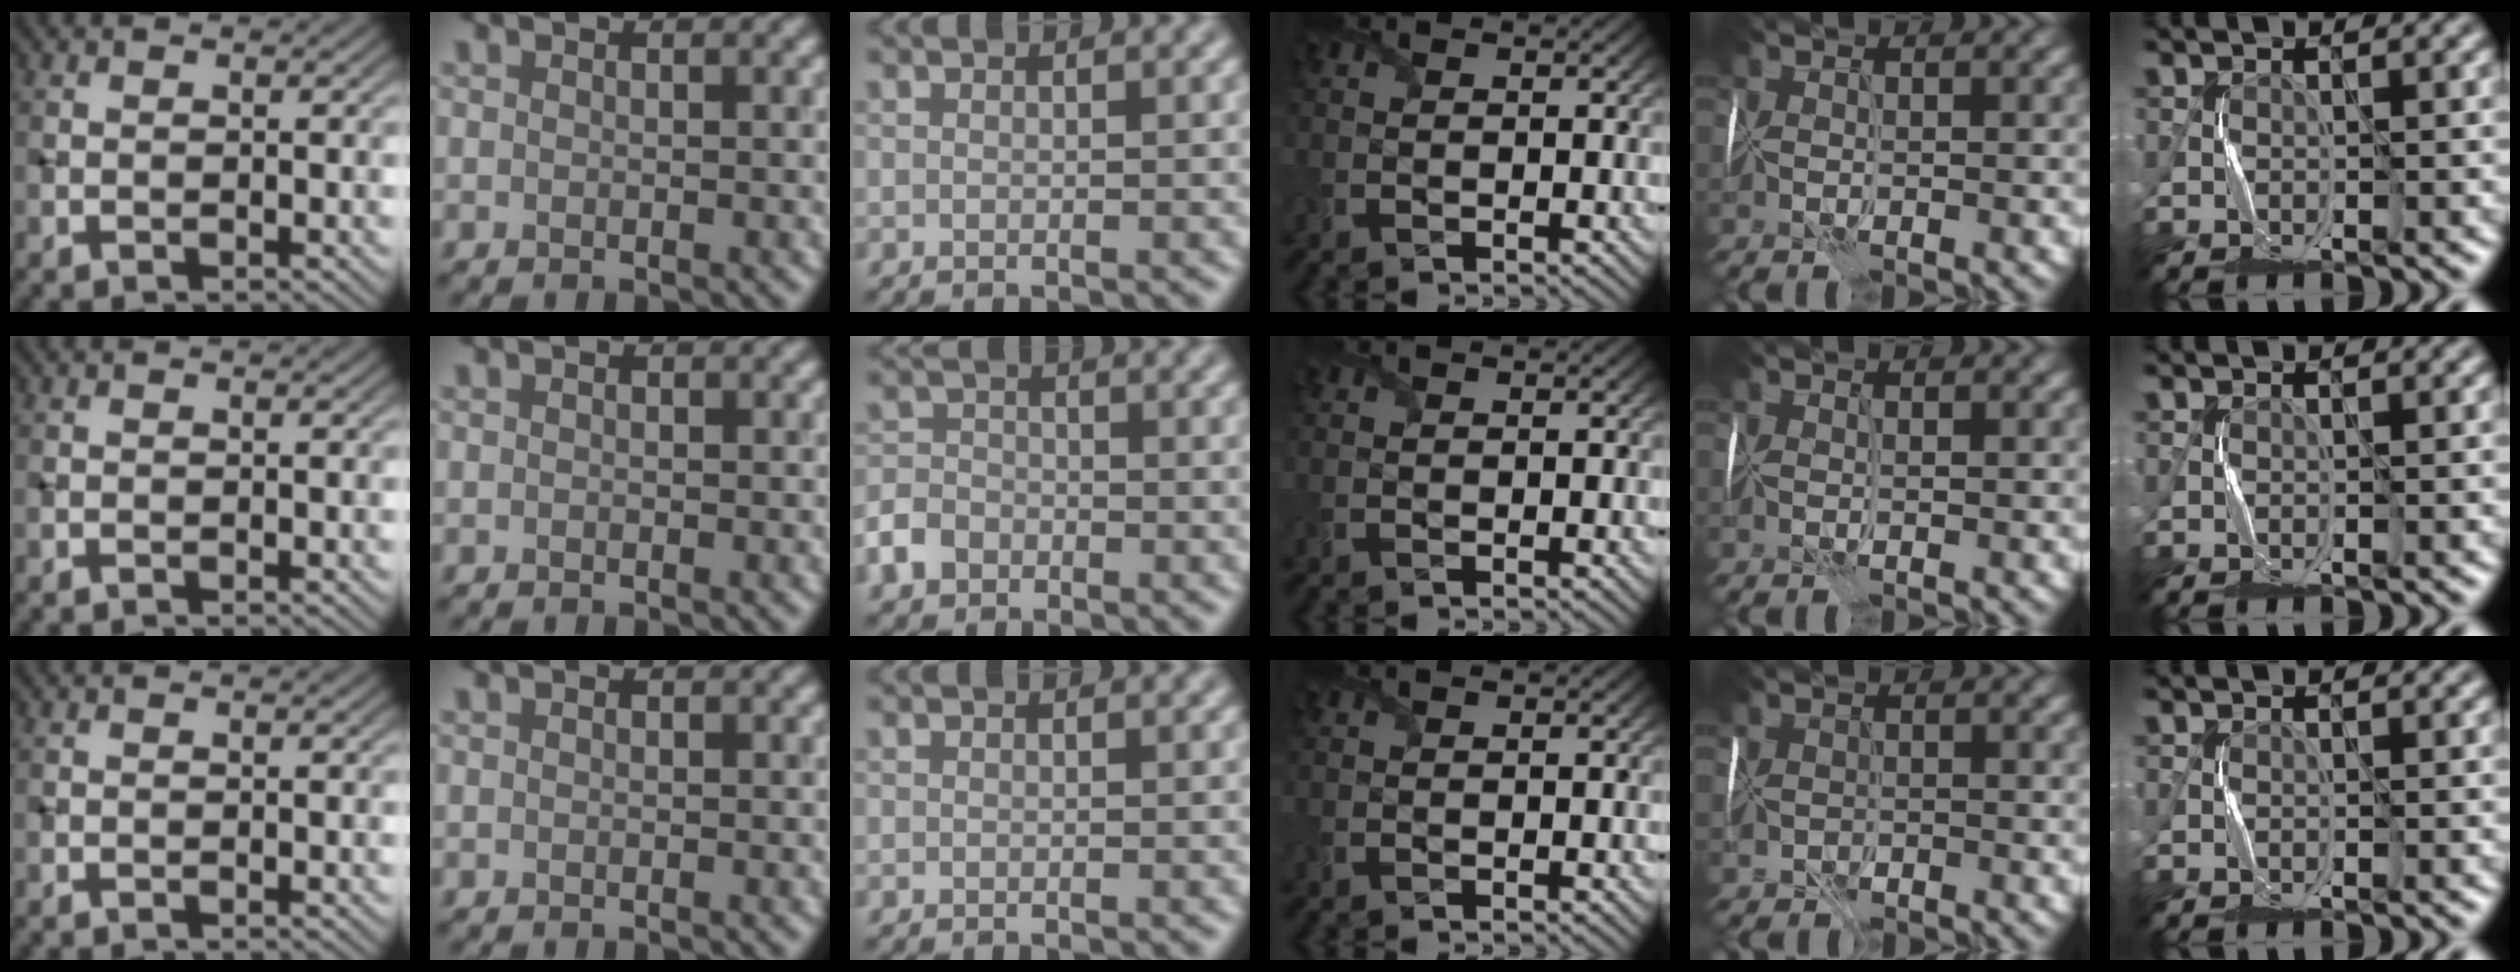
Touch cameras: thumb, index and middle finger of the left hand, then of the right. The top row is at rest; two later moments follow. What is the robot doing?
{"motion": "fold", "object": "tissue"}